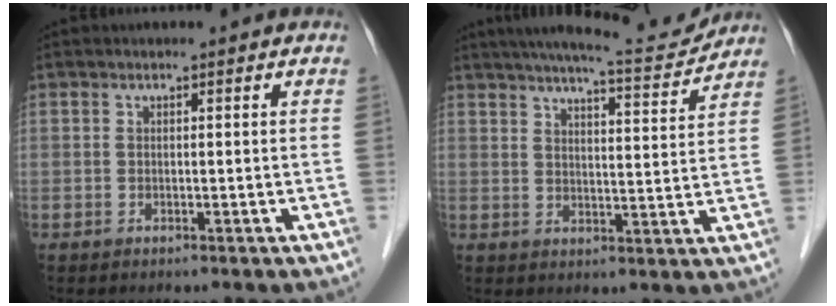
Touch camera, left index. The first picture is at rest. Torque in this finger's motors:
{"motor_torque": [0.65, -0.83, 0.21, 0.06]}